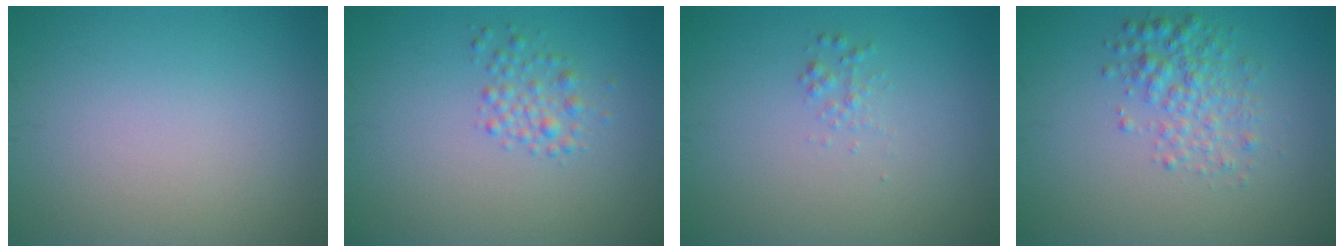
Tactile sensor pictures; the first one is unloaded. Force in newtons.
{"total": 1.8, "press": 1.8, "slide": 0.1}
{"total": 0.9, "press": 0.9, "slide": 0.1}
{"total": 3.0, "press": 3.0, "slide": 0.1}